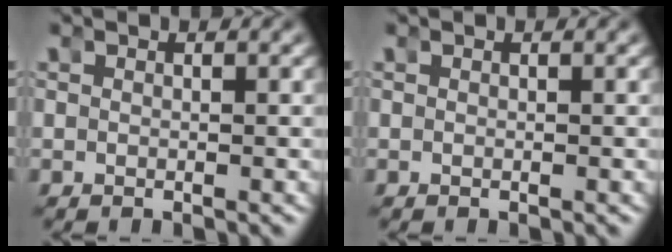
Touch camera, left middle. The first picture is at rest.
{"total": 0.0}